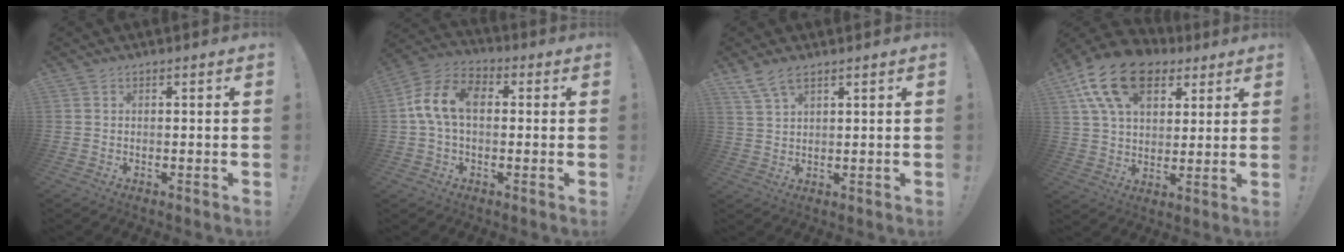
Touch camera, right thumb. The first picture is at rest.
{"total": 12.1, "force": [1.0, 7.7, 9.3], "torque": [-0.181, 0.012, 0.018]}
{"total": 5.7, "force": [4.1, 2.0, 3.3], "torque": [-0.067, -0.015, 0.079]}
{"total": 18.3, "force": [9.1, 11.6, 10.9], "torque": [-0.184, -0.039, 0.170]}